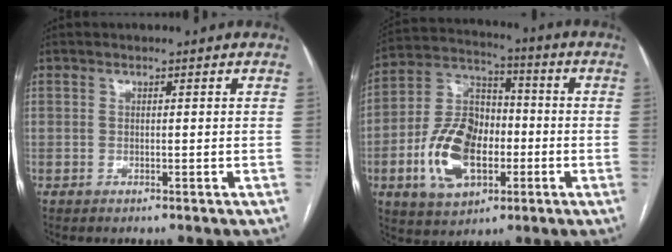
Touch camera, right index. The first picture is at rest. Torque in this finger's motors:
{"motor_torque": [0.39, -0.17, 0.63, 0.18]}